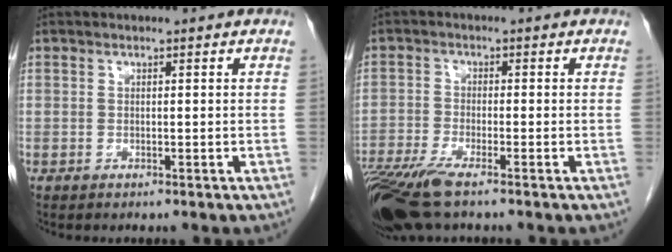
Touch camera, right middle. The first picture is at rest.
{"total": 9.1, "force": [-6.7, 1.2, 6.1], "torque": [-0.119, -0.018, -0.124]}